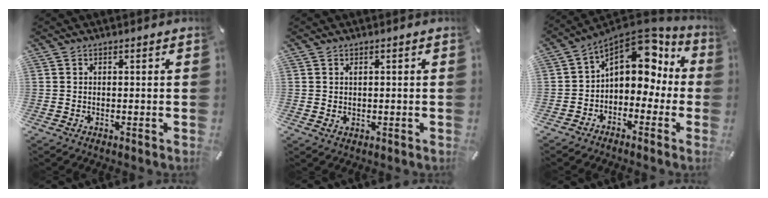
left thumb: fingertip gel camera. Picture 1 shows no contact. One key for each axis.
{"total": 1.3, "fx": 0.3, "fy": 1.1, "fz": 0.7, "tx": -0.008, "ty": 0.001, "tz": 0.003}
{"total": 12.3, "fx": 4.3, "fy": 8.6, "fz": 7.7, "tx": -0.118, "ty": -0.032, "tz": 0.077}